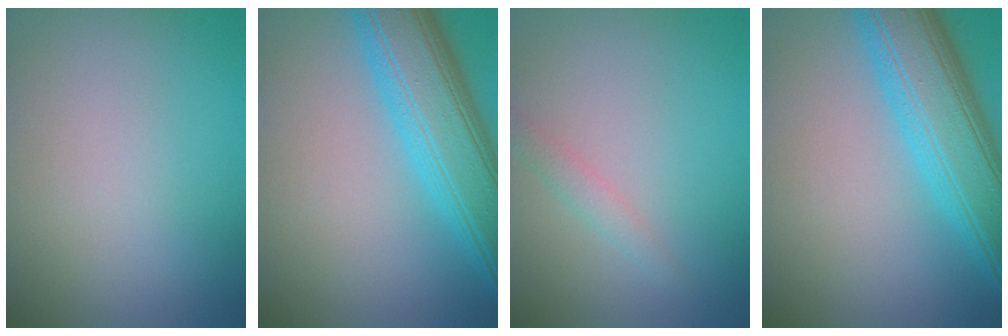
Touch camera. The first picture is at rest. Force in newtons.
{"total": 9.0, "press": 9.0, "slide": 0.2}
{"total": 1.3, "press": 1.3, "slide": 0.1}
{"total": 9.0, "press": 9.0, "slide": 0.2}